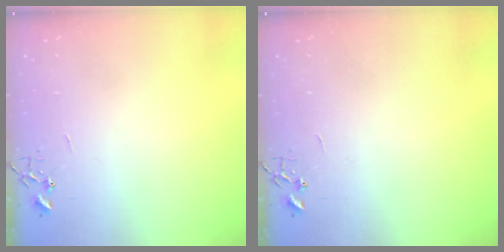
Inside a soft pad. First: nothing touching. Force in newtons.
{"total": 0.0}